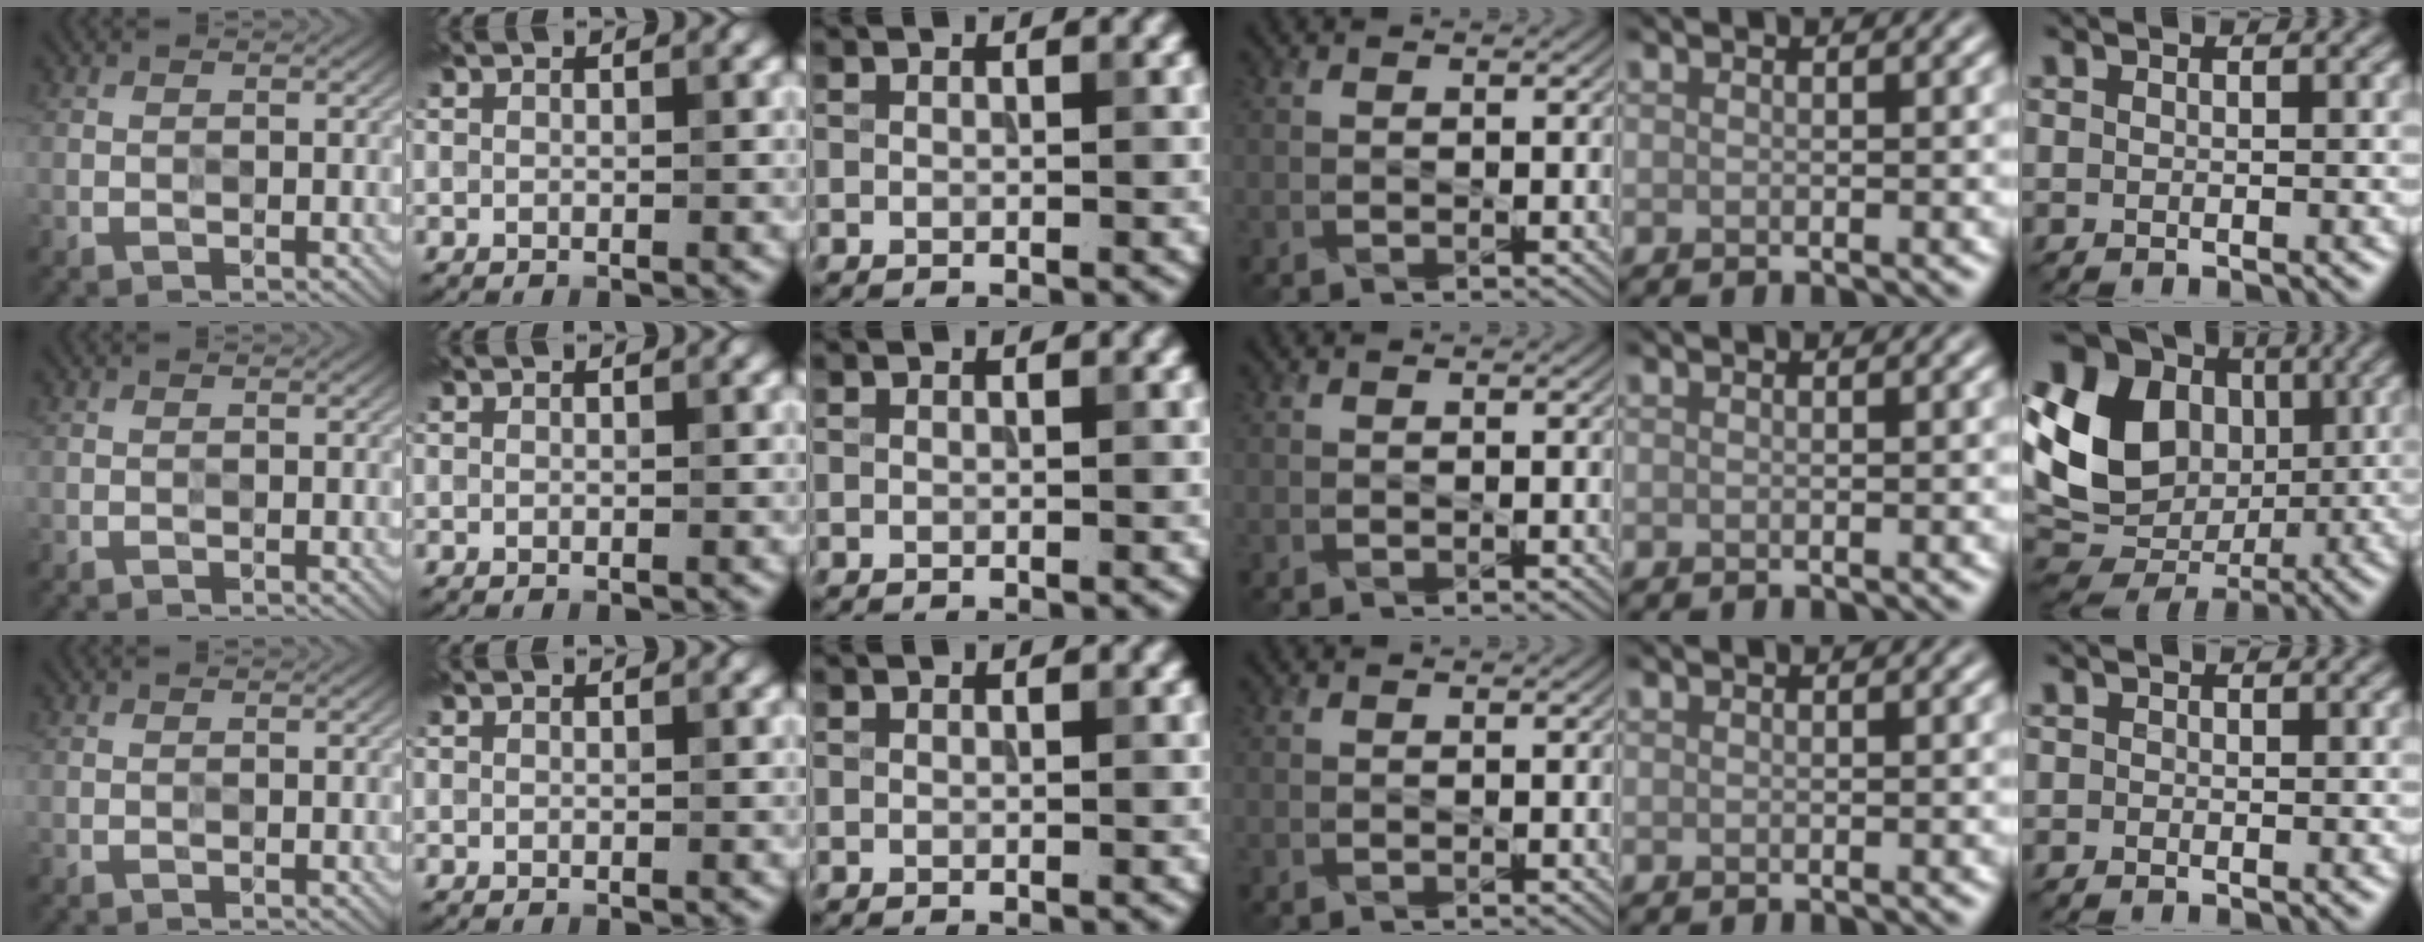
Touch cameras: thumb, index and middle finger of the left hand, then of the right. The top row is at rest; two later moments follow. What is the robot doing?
{"motion": "press", "object": "sticky note"}